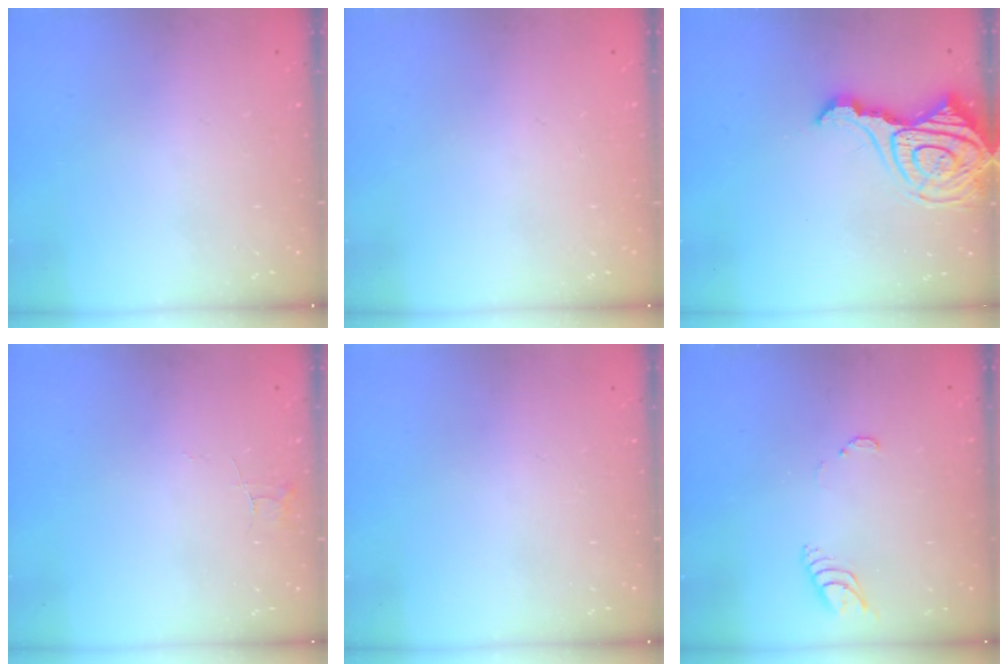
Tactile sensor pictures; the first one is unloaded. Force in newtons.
{"total": 0.0}
{"total": 19.8, "press": 19.7, "slide": 2.1}
{"total": 3.7, "press": 3.7, "slide": 0.2}
{"total": 0.0}
{"total": 3.9, "press": 3.9, "slide": 0.4}